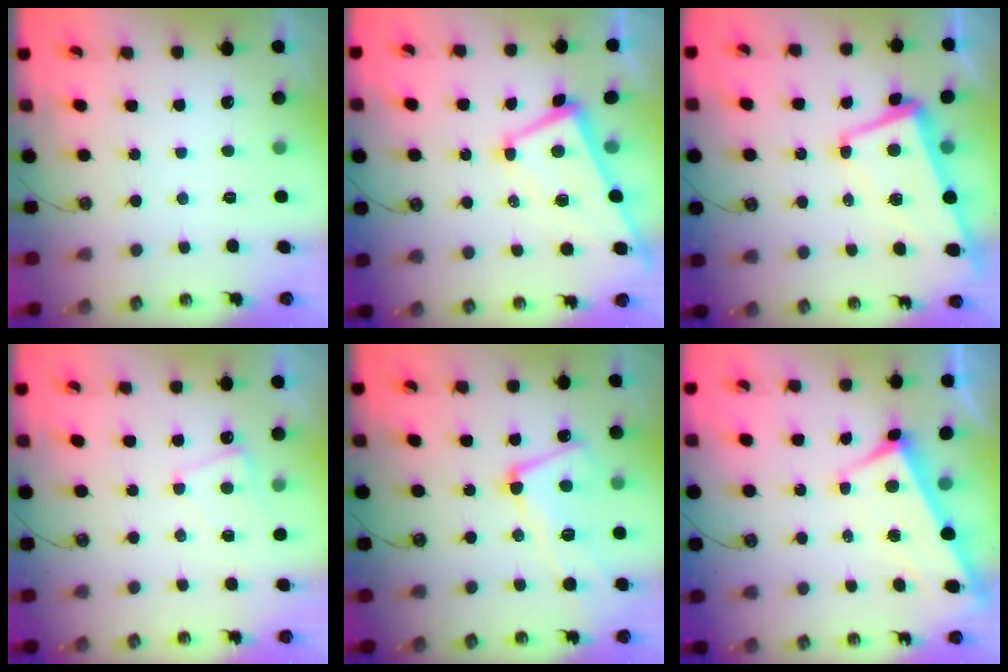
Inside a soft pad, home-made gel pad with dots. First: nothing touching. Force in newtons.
{"total": 2.1, "press": 2.0, "slide": 0.7}
{"total": 2.2, "press": 1.4, "slide": 1.8}
{"total": 1.6, "press": 1.5, "slide": 0.5}
{"total": 7.3, "press": 7.1, "slide": 1.6}
{"total": 3.0, "press": 2.9, "slide": 0.9}